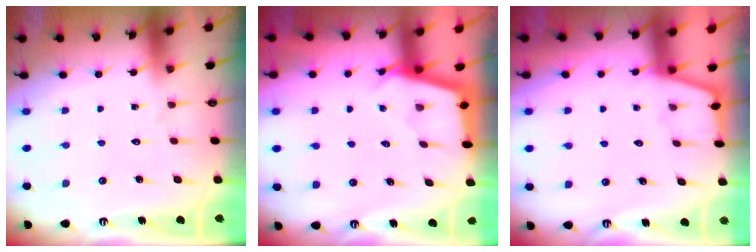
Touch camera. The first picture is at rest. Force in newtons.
{"total": 3.0, "press": 3.0, "slide": 0.3}
{"total": 1.5, "press": 1.5, "slide": 0.2}